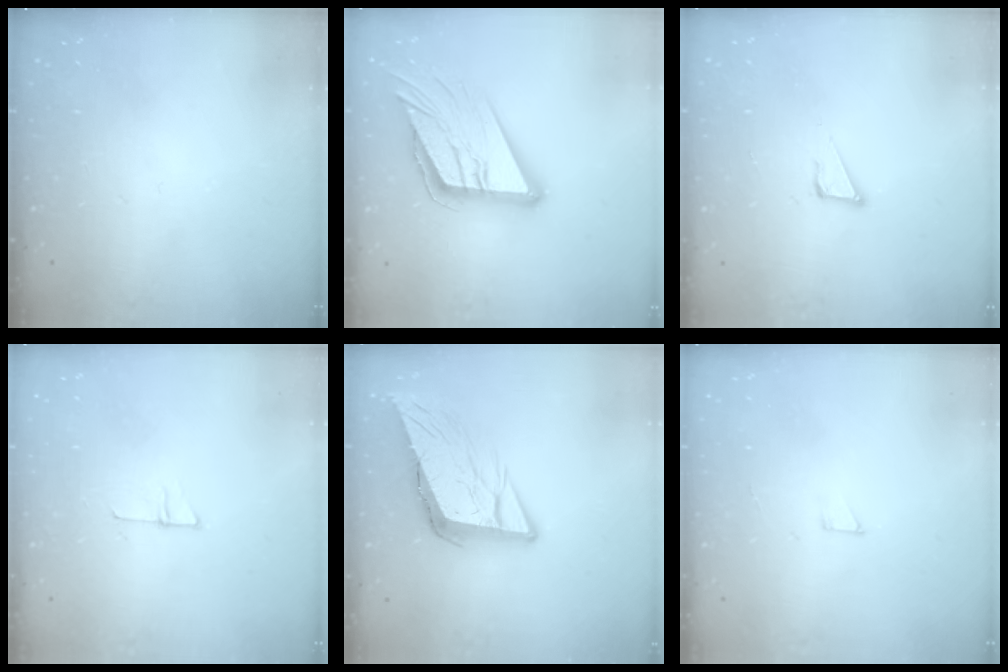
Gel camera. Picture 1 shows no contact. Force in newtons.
{"total": 17.3, "press": 17.1, "slide": 2.7}
{"total": 4.5, "press": 4.5, "slide": 0.3}
{"total": 4.5, "press": 4.5, "slide": 0.4}
{"total": 10.6, "press": 10.2, "slide": 2.8}
{"total": 2.0, "press": 2.0, "slide": 0.0}